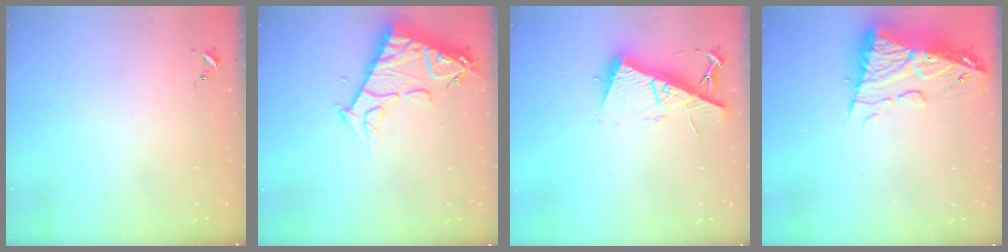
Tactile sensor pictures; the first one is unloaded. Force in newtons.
{"total": 13.2, "press": 13.1, "slide": 1.6}
{"total": 13.5, "press": 13.4, "slide": 1.4}
{"total": 13.2, "press": 13.1, "slide": 1.2}